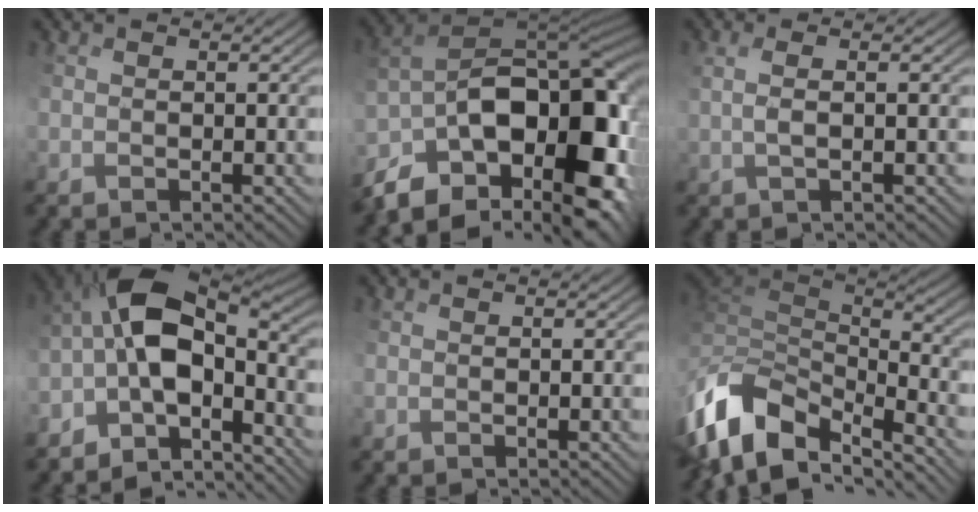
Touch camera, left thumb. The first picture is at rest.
{"total": 17.6, "force": [-5.6, 9.8, 13.5], "torque": [-0.236, -0.013, -0.081]}
{"total": 1.7, "force": [1.1, -1.1, 0.6], "torque": [-0.002, 0.015, 0.021]}
{"total": 11.0, "force": [-4.4, 4.3, 9.1], "torque": [-0.166, 0.012, -0.087]}
{"total": 0.0}
{"total": 12.0, "force": [-4.6, 7.2, 8.4], "torque": [-0.214, -0.014, -0.064]}